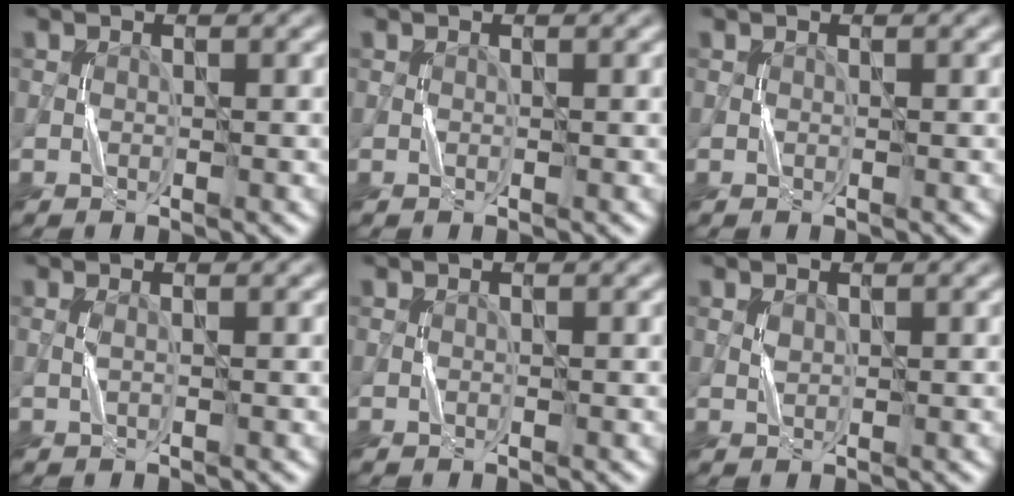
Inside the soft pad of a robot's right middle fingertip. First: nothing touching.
{"total": 0.0}
{"total": 0.0}
{"total": 0.6, "force": [0.1, 0.1, 0.6], "torque": [-0.016, 0.004, 0.001]}
{"total": 0.0}
{"total": 0.6, "force": [0.3, 0.4, 0.4], "torque": [-0.015, 0.002, 0.009]}